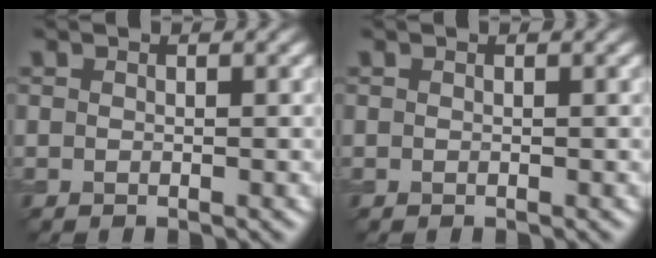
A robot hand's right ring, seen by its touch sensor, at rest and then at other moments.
{"total": 0.0}